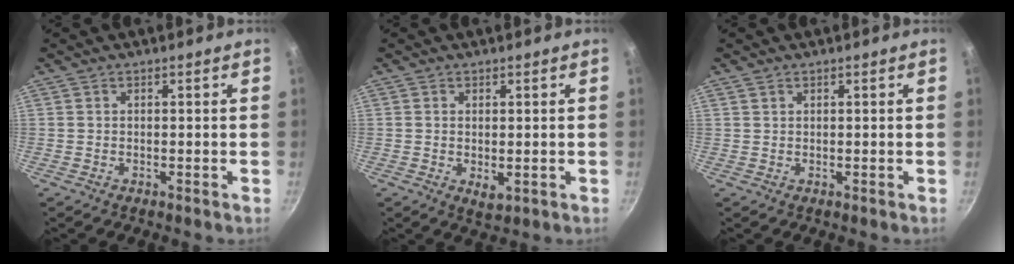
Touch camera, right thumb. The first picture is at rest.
{"total": 2.3, "force": [0.0, 1.4, 1.9], "torque": [-0.031, -0.009, 0.004]}
{"total": 0.6, "force": [0.5, 0.4, 0.2], "torque": [-0.004, 0.000, 0.009]}